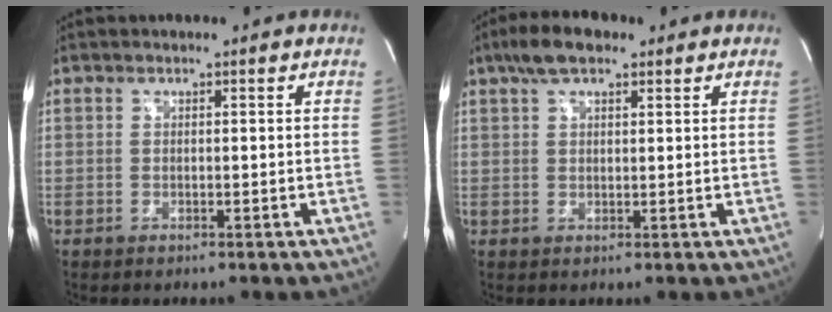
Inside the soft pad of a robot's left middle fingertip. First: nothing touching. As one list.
[{"total": 5.8, "force": [3.8, 2.2, 3.9], "torque": [-0.078, 0.021, 0.066]}]